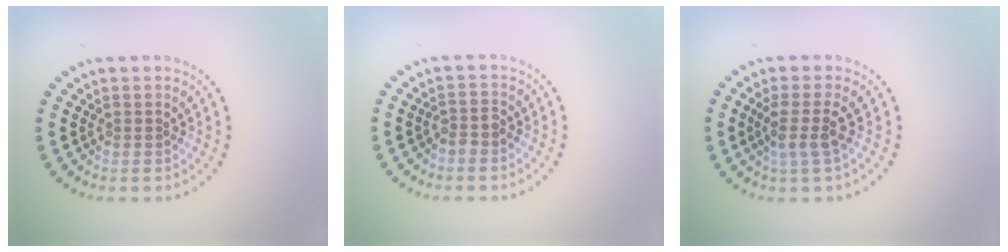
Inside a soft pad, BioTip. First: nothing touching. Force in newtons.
{"total": 1.3, "press": 1.1, "slide": 0.7}
{"total": 2.5, "press": 2.0, "slide": 1.5}